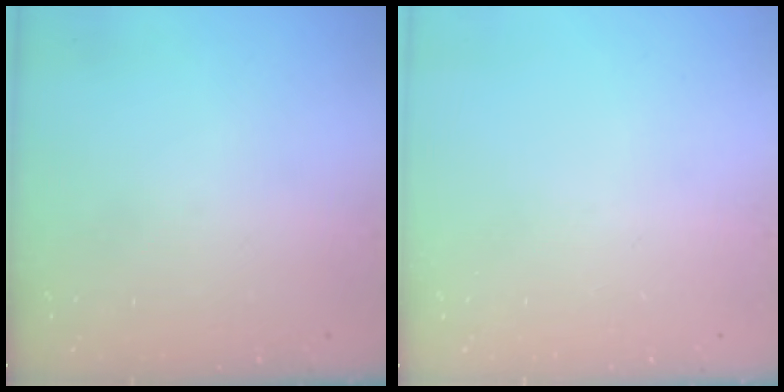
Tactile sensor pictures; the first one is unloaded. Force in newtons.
{"total": 0.0}